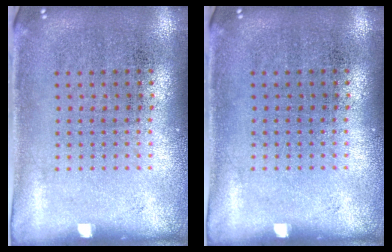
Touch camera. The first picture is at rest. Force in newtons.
{"total": 0.0}